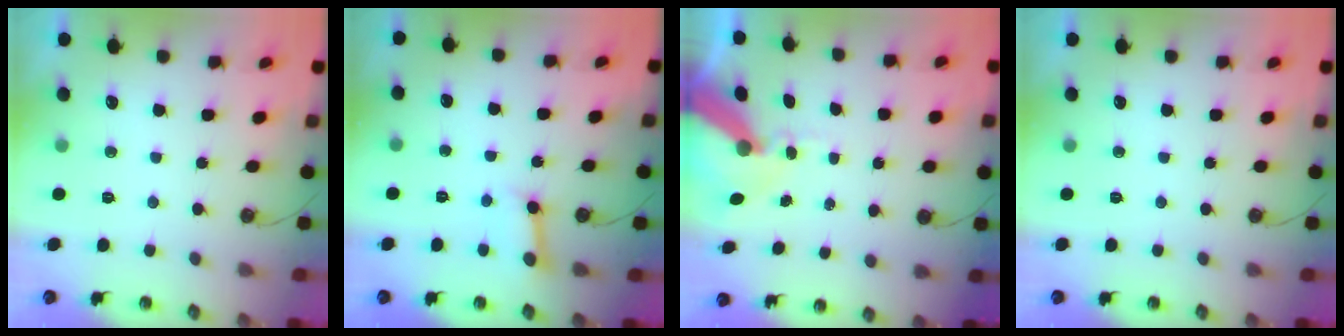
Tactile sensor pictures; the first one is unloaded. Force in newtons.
{"total": 4.7, "press": 4.6, "slide": 0.7}
{"total": 11.9, "press": 11.8, "slide": 1.7}
{"total": 0.0}